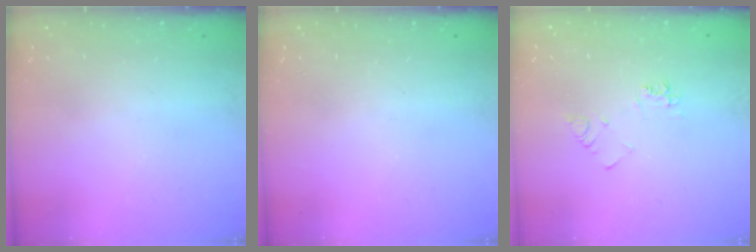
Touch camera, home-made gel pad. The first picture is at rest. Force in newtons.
{"total": 0.0}
{"total": 4.6, "press": 4.6, "slide": 0.5}